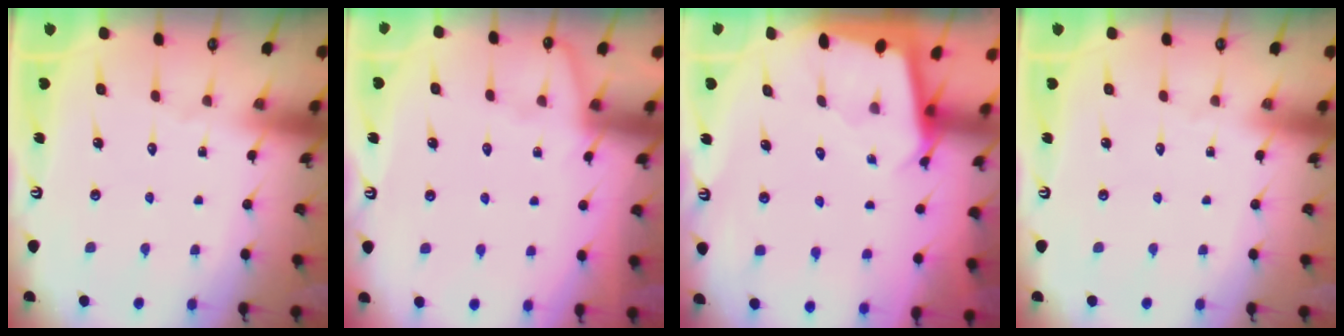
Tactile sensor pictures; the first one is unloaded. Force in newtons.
{"total": 2.0, "press": 2.0, "slide": 0.4}
{"total": 2.5, "press": 2.5, "slide": 0.1}
{"total": 0.0}